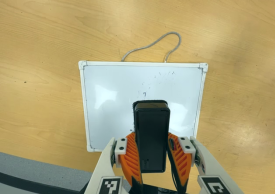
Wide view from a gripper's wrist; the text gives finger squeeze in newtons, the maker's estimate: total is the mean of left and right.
{"total": 9.5, "left": 8.1, "right": 11.0}